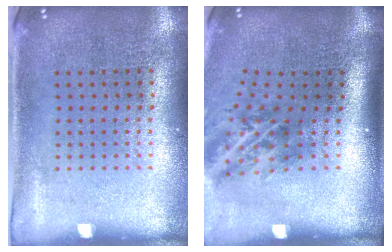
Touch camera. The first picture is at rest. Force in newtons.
{"total": 1.9, "press": 1.3, "slide": 1.5}